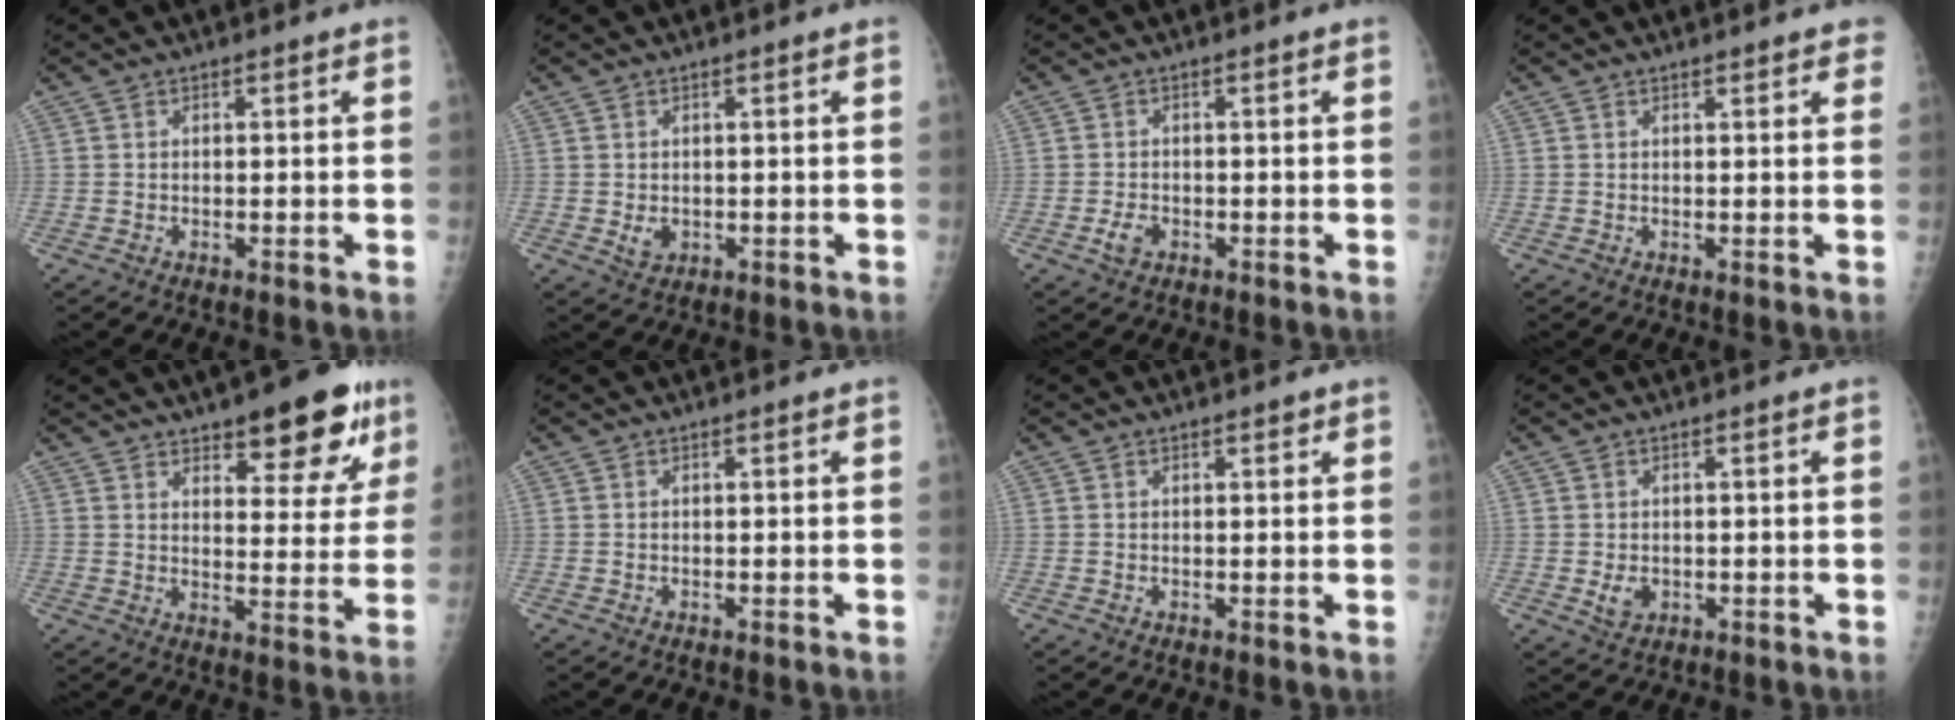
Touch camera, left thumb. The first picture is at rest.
{"total": 2.0, "force": [-0.1, 1.5, 1.4], "torque": [-0.018, -0.003, 0.006]}
{"total": 2.2, "force": [-0.9, 1.4, 1.4], "torque": [-0.029, 0.005, -0.016]}
{"total": 3.8, "force": [2.8, 1.1, 2.4], "torque": [-0.012, 0.002, 0.030]}
{"total": 14.5, "force": [9.0, 5.2, 10.1], "torque": [-0.086, -0.041, 0.123]}
{"total": 0.0}
{"total": 0.9, "force": [0.6, 0.3, 0.5], "torque": [-0.006, -0.002, 0.009]}
{"total": 2.5, "force": [-0.3, 1.9, 1.6], "torque": [-0.023, -0.003, 0.001]}